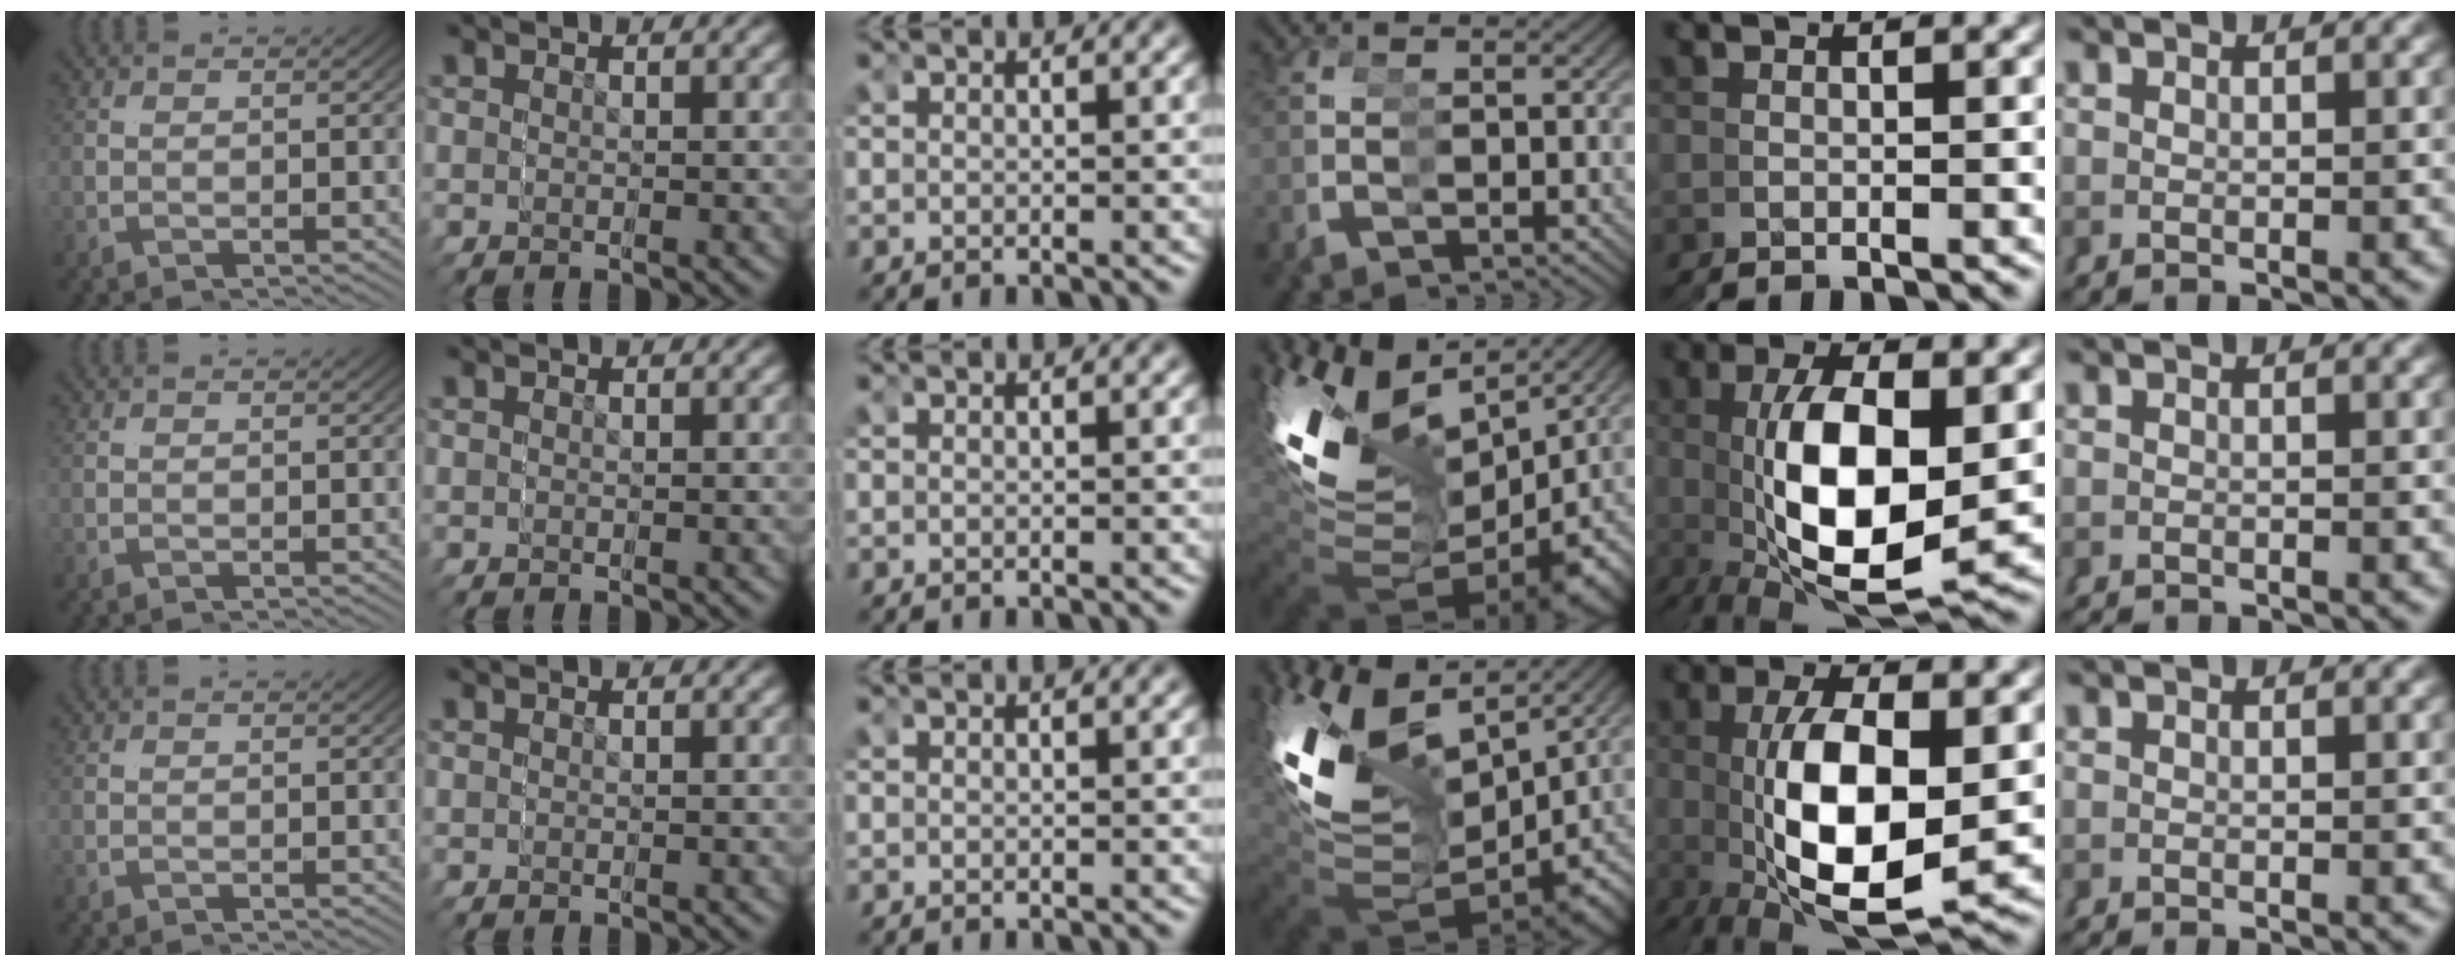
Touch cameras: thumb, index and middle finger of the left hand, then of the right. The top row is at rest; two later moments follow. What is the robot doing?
{"motion": "grasp_and_lifting", "object": "markers"}